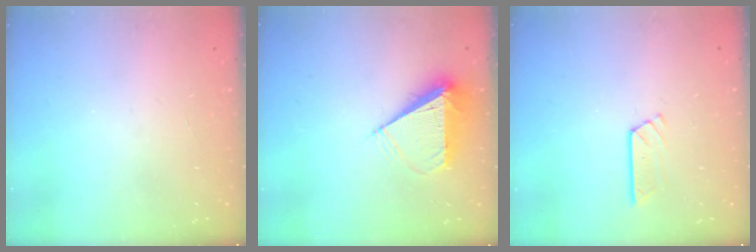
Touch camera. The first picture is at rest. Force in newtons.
{"total": 7.8, "press": 7.7, "slide": 1.2}
{"total": 3.4, "press": 3.3, "slide": 0.4}